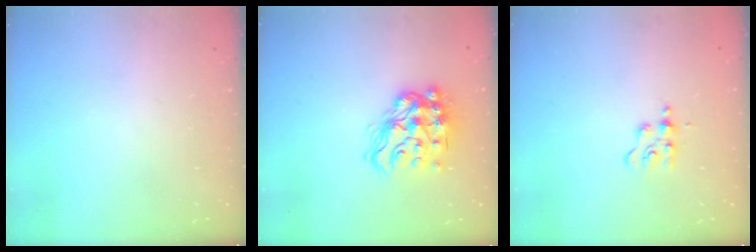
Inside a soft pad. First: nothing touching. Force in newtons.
{"total": 16.0, "press": 15.9, "slide": 1.2}
{"total": 4.4, "press": 4.3, "slide": 0.9}